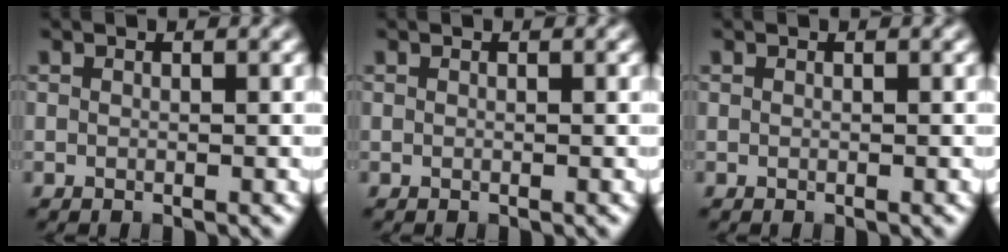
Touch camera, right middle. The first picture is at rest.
{"total": 0.0}
{"total": 0.0}